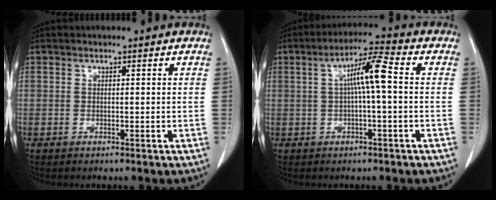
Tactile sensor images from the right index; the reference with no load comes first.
{"total": 6.7, "force": [0.6, 0.3, 6.7], "torque": [-0.118, 0.019, 0.007]}